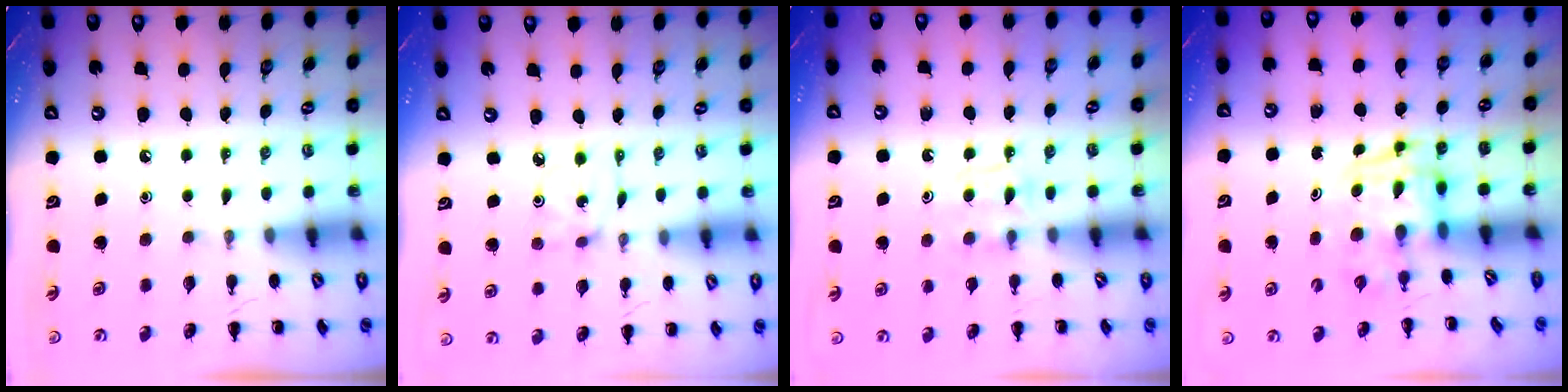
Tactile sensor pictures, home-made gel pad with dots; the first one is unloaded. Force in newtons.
{"total": 1.8, "press": 1.7, "slide": 0.5}
{"total": 5.2, "press": 4.9, "slide": 1.6}
{"total": 3.3, "press": 3.3, "slide": 0.5}